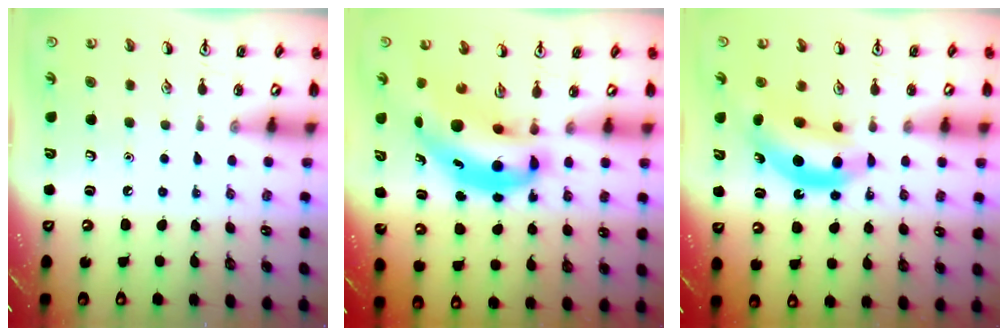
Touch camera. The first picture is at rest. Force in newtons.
{"total": 9.6, "press": 9.1, "slide": 2.9}
{"total": 10.1, "press": 9.7, "slide": 3.0}